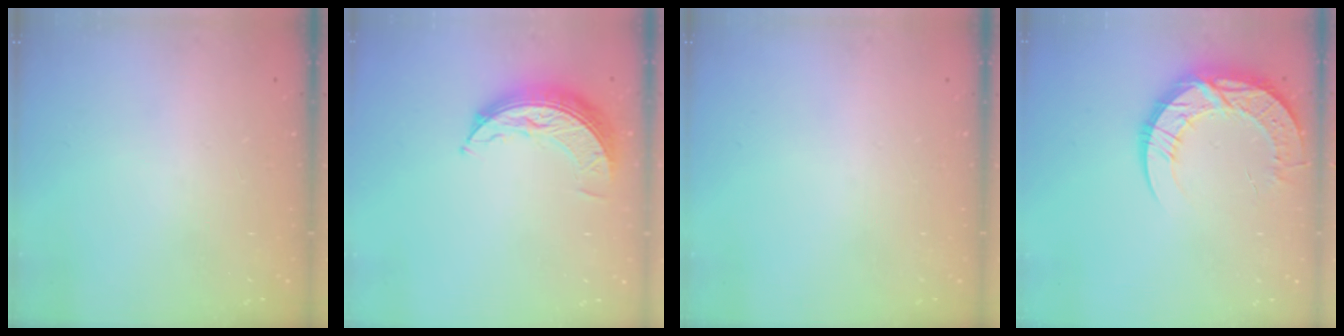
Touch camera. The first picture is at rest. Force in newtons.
{"total": 8.3, "press": 8.3, "slide": 0.6}
{"total": 0.0}
{"total": 13.2, "press": 13.2, "slide": 1.0}